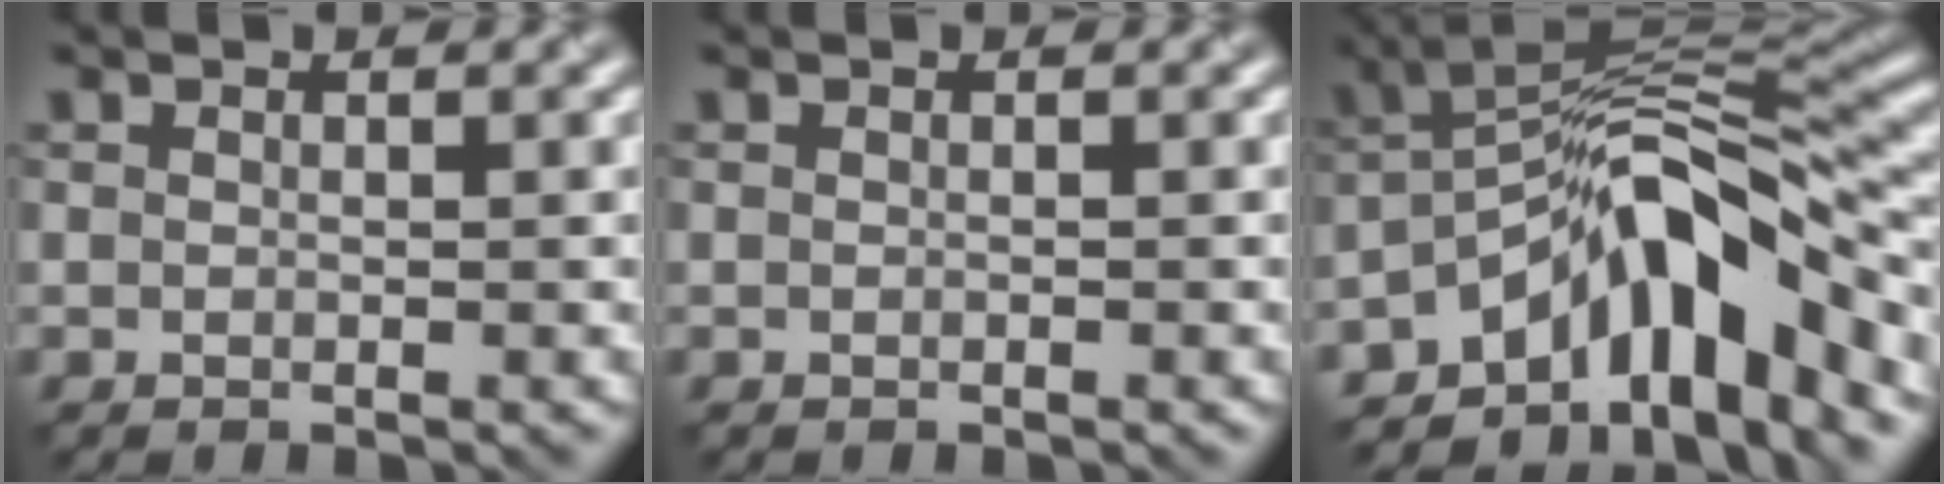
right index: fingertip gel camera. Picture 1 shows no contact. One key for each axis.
{"total": 0.0}
{"total": 10.9, "fx": -6.5, "fy": 3.8, "fz": 7.8, "tx": -0.096, "ty": 0.012, "tz": -0.125}